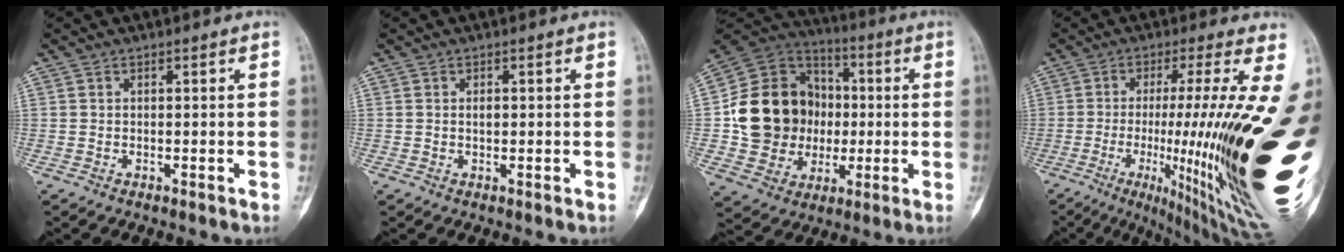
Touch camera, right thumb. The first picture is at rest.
{"total": 1.0, "force": [0.1, 0.6, 0.8], "torque": [-0.010, 0.001, 0.002]}
{"total": 20.0, "force": [-0.3, 17.4, 9.9], "torque": [-0.137, 0.031, 0.008]}
{"total": 28.2, "force": [-1.7, 4.4, 27.8], "torque": [-0.314, -0.021, -0.012]}